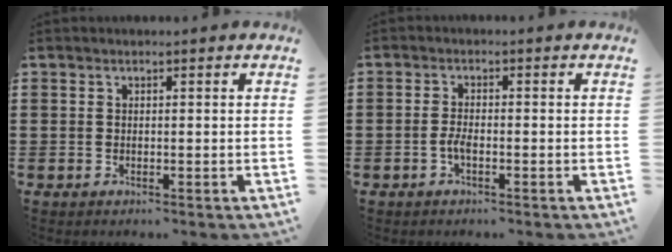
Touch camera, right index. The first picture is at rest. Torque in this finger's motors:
{"motor_torque": [0.92, 1.22, 0.03, 0.01]}